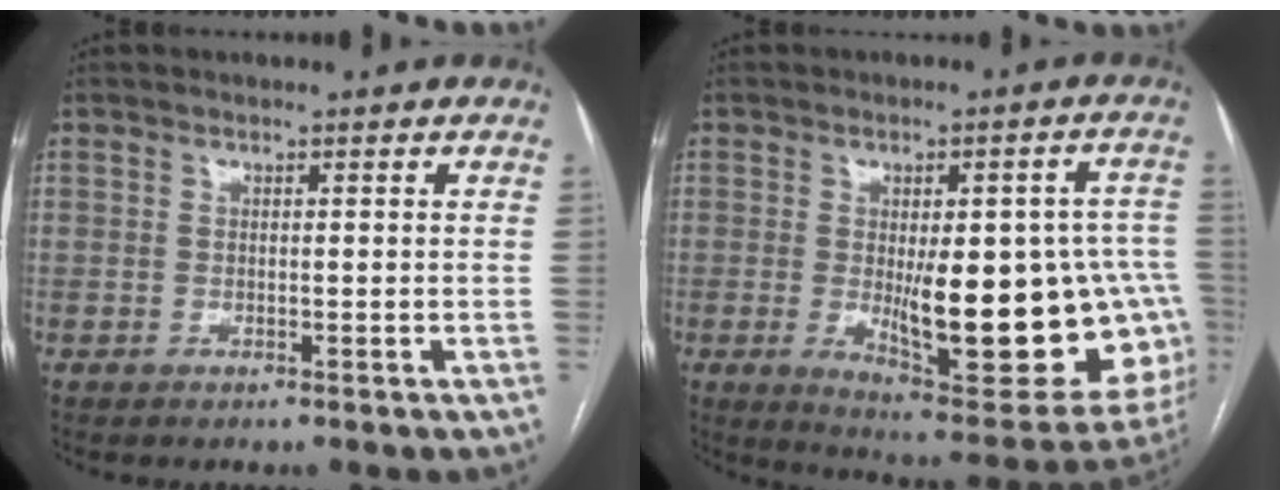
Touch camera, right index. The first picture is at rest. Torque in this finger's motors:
{"motor_torque": [1.52, 0.62, 0.74, 0.21]}